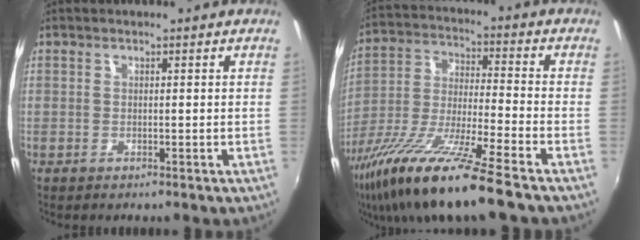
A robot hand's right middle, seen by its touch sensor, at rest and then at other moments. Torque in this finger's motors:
{"motor_torque": [1.26, -0.88, 0.43, 0.21]}